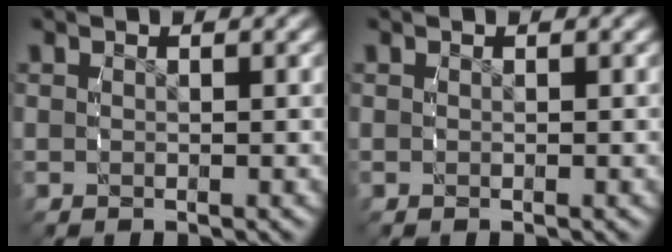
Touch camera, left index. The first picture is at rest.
{"total": 0.0}